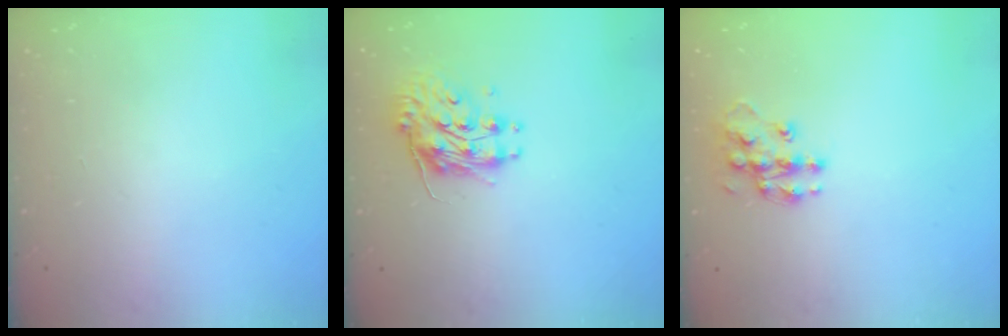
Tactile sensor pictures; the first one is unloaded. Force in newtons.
{"total": 10.4, "press": 10.4, "slide": 0.8}
{"total": 11.3, "press": 11.3, "slide": 0.7}